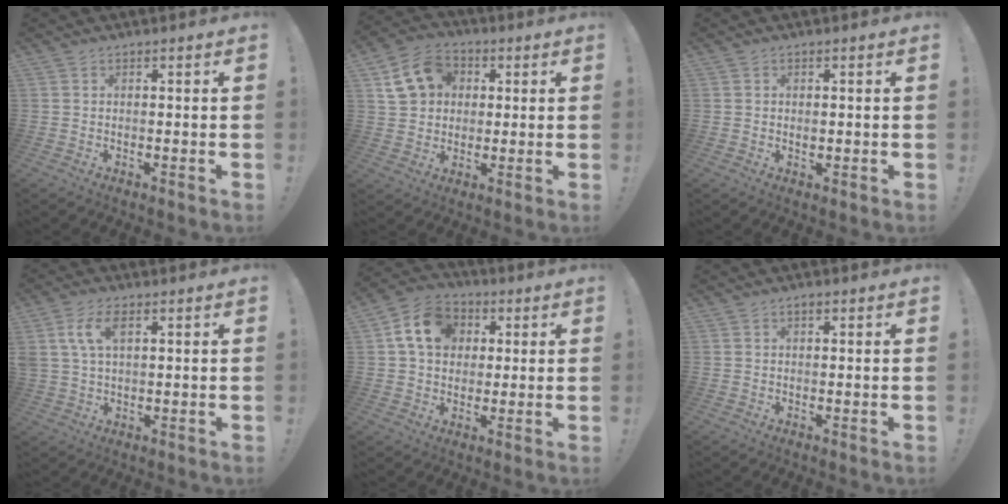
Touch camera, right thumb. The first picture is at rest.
{"total": 12.4, "force": [4.1, 10.4, 5.5], "torque": [-0.084, -0.003, 0.087]}
{"total": 0.9, "force": [0.0, 0.8, 0.4], "torque": [-0.006, 0.002, 0.000]}
{"total": 7.9, "force": [2.8, 4.3, 6.0], "torque": [-0.124, 0.003, 0.051]}
{"total": 13.5, "force": [3.9, 10.7, 7.3], "torque": [-0.114, 0.005, 0.081]}
{"total": 1.0, "force": [0.7, 0.5, 0.6], "torque": [-0.008, -0.002, 0.011]}